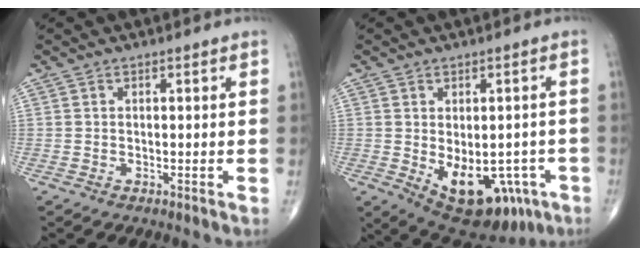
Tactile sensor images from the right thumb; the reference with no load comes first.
{"total": 15.2, "force": [-4.8, 9.0, 11.2], "torque": [-0.133, 0.006, -0.045]}